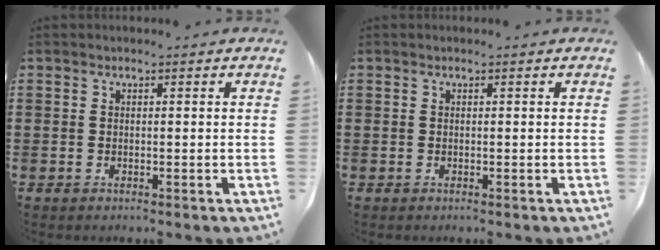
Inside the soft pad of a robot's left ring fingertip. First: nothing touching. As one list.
[{"total": 0.0}]